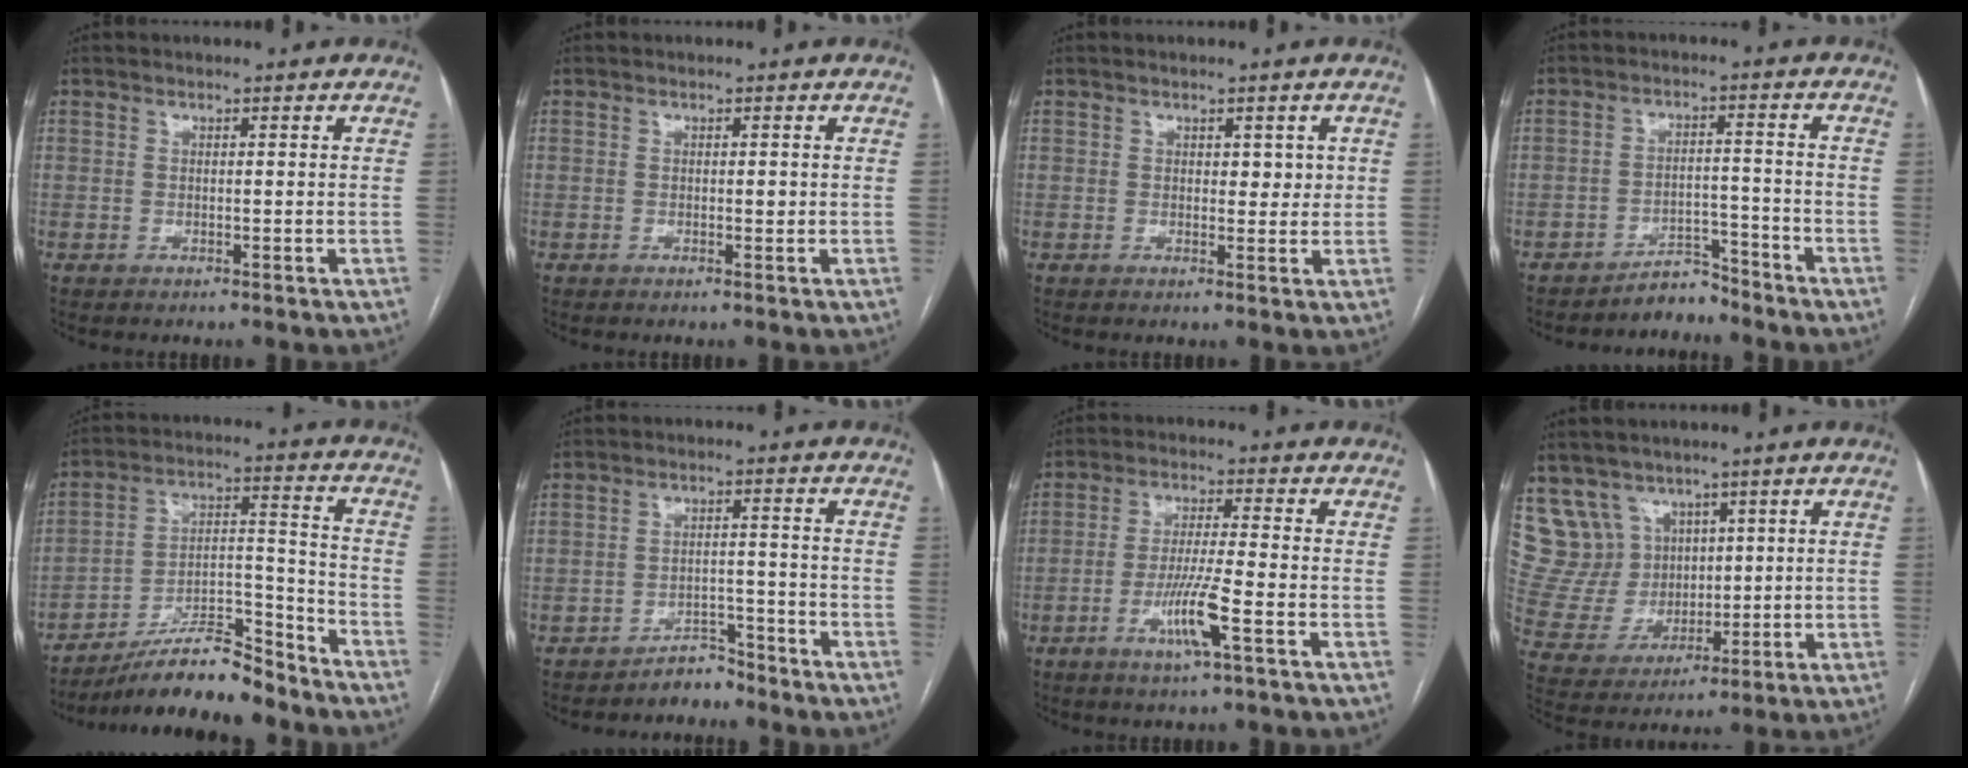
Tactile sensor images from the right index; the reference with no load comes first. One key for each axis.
{"total": 0.7, "fx": 0.0, "fy": 0.3, "fz": 0.6, "tx": -0.008, "ty": 0.000, "tz": 0.000}
{"total": 2.4, "fx": 0.7, "fy": 1.5, "fz": 1.7, "tx": -0.015, "ty": 0.000, "tz": 0.009}
{"total": 4.0, "fx": -3.9, "fy": 1.1, "fz": 0.0, "tx": 0.008, "ty": 0.006, "tz": -0.063}
{"total": 14.4, "fx": -12.8, "fy": 2.1, "fz": 6.3, "tx": -0.098, "ty": 0.026, "tz": -0.219}
{"total": 3.5, "fx": -3.3, "fy": 1.2, "fz": -0.1, "tx": 0.010, "ty": 0.002, "tz": -0.052}
{"total": 7.3, "fx": -3.0, "fy": -0.3, "fz": 6.7, "tx": -0.128, "ty": -0.010, "tz": -0.057}
{"total": 9.8, "fx": 6.4, "fy": 7.4, "fz": 0.8, "tx": -0.031, "ty": 0.042, "tz": 0.144}